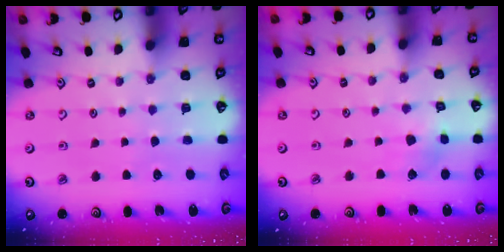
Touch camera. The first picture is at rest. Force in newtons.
{"total": 3.5, "press": 3.5, "slide": 0.4}